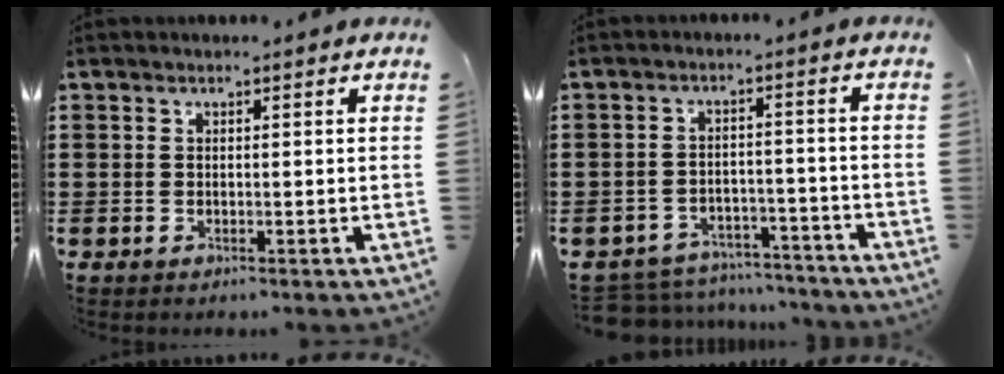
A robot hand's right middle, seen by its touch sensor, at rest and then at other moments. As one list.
[{"total": 5.4, "force": [-5.3, 0.9, 0.2], "torque": [-0.009, 0.012, -0.110]}]